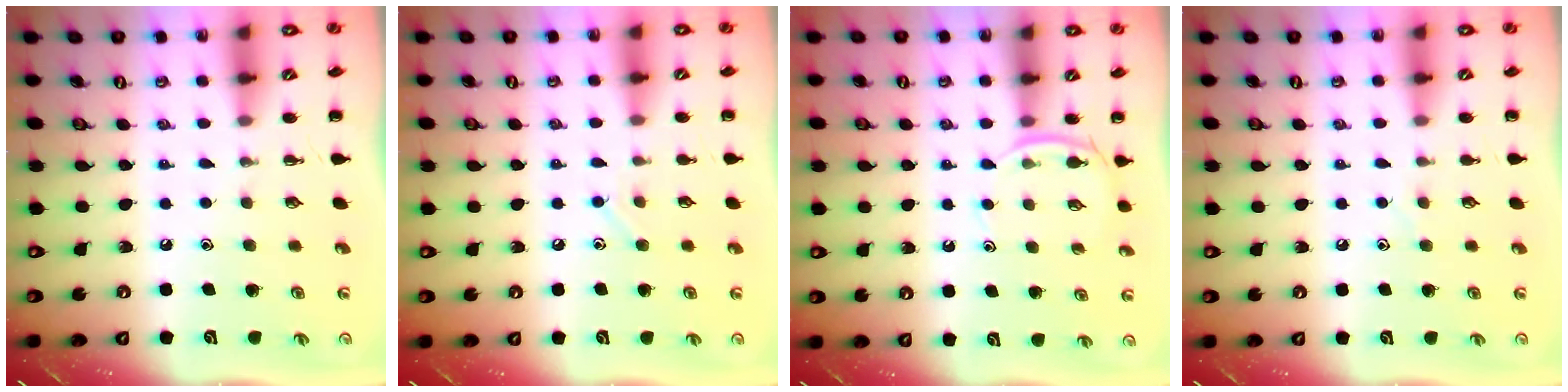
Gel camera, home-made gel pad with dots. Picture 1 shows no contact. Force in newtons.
{"total": 6.5, "press": 6.3, "slide": 1.7}
{"total": 4.0, "press": 3.7, "slide": 1.5}
{"total": 4.0, "press": 3.9, "slide": 0.9}